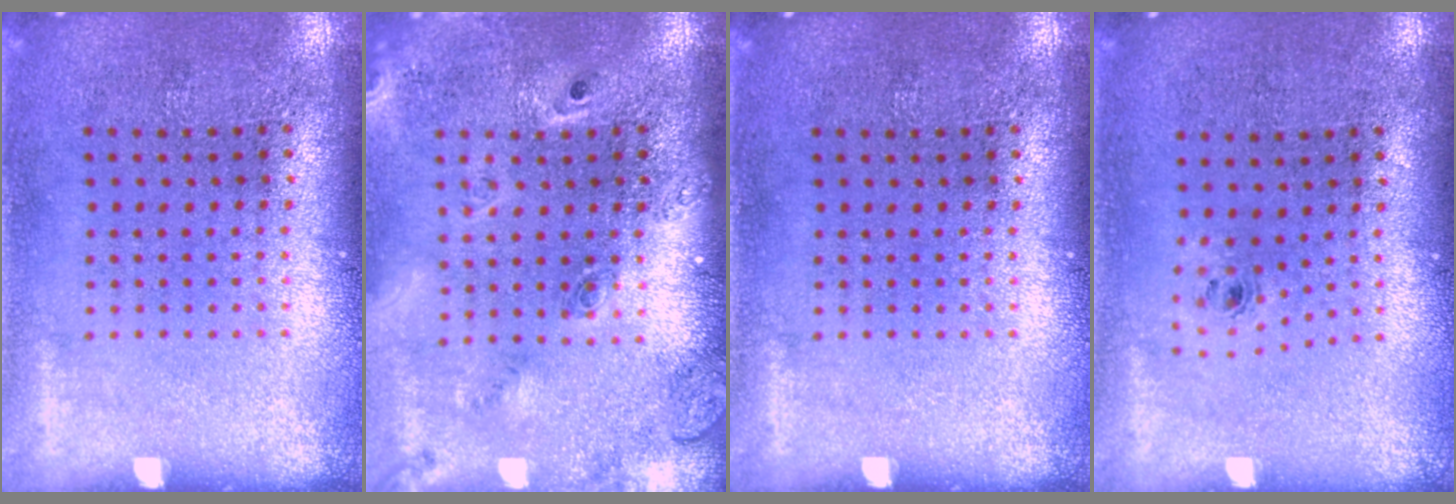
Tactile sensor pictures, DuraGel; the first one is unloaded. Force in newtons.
{"total": 2.4, "press": 1.7, "slide": 1.6}
{"total": 0.0}
{"total": 0.5, "press": 0.2, "slide": 0.5}